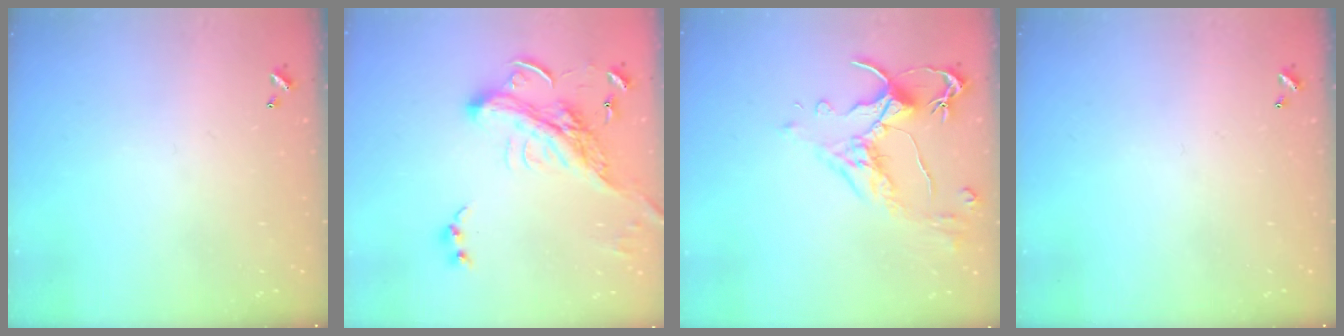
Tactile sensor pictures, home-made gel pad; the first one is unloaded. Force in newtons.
{"total": 7.1, "press": 6.9, "slide": 1.7}
{"total": 2.6, "press": 2.2, "slide": 1.4}
{"total": 0.0}